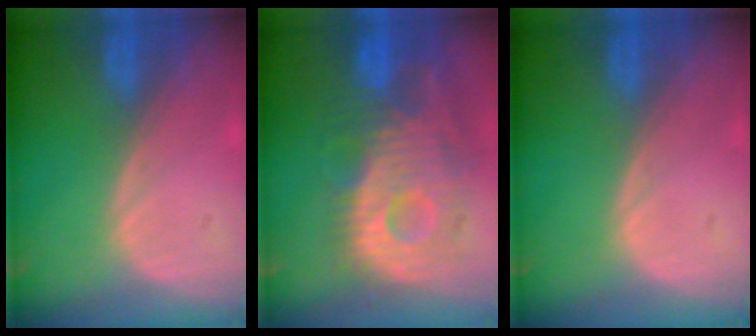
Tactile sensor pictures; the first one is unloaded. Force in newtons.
{"total": 12.5, "press": 11.0, "slide": 5.9}
{"total": 0.0}